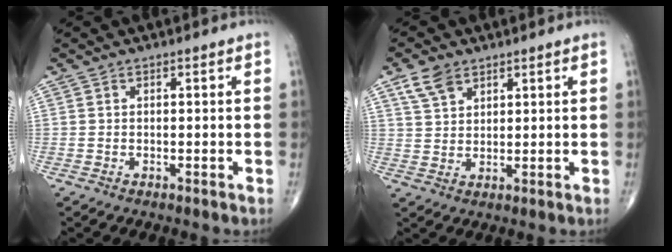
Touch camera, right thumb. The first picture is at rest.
{"total": 5.3, "force": [3.3, 3.2, 2.6], "torque": [-0.041, -0.010, 0.068]}